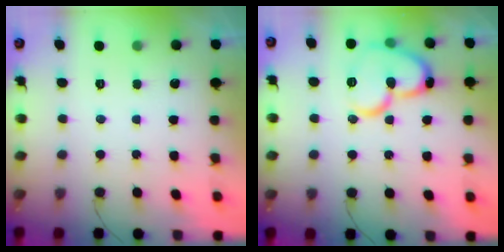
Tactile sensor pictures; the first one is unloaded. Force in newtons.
{"total": 16.4, "press": 16.3, "slide": 2.1}